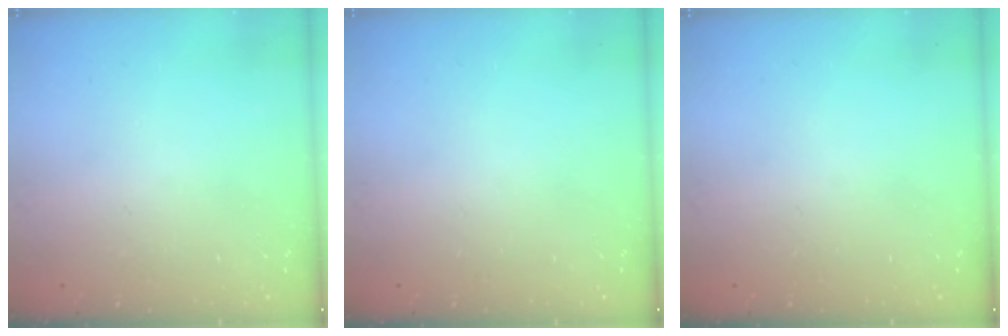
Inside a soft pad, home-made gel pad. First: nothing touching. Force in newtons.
{"total": 0.0}
{"total": 0.0}